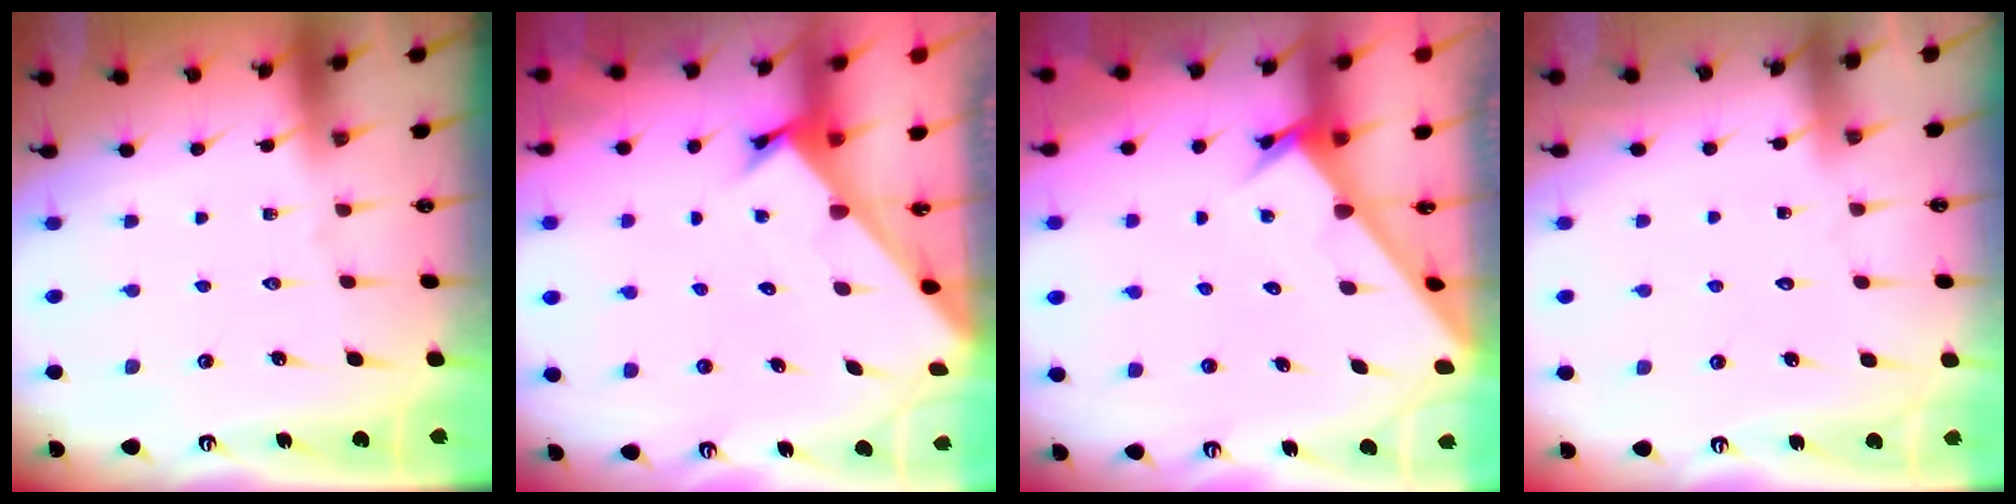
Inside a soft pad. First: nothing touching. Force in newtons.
{"total": 2.5, "press": 2.4, "slide": 0.2}
{"total": 2.8, "press": 2.8, "slide": 0.1}
{"total": 2.8, "press": 2.8, "slide": 0.2}